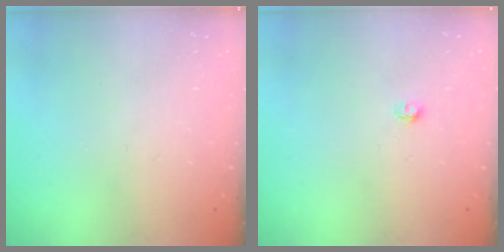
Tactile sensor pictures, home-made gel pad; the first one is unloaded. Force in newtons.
{"total": 2.7, "press": 2.7, "slide": 0.4}